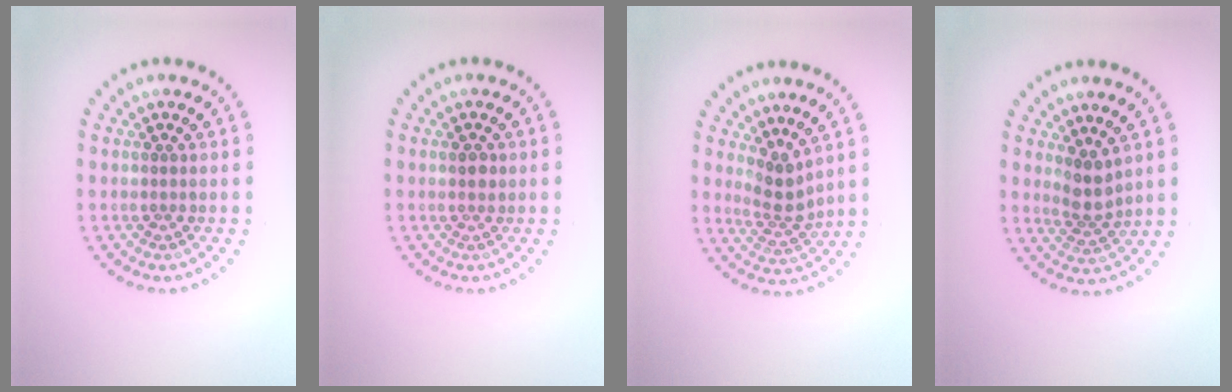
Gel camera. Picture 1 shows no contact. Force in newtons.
{"total": 1.1, "press": 1.1, "slide": 0.3}
{"total": 2.5, "press": 1.8, "slide": 1.8}
{"total": 2.5, "press": 2.0, "slide": 1.5}